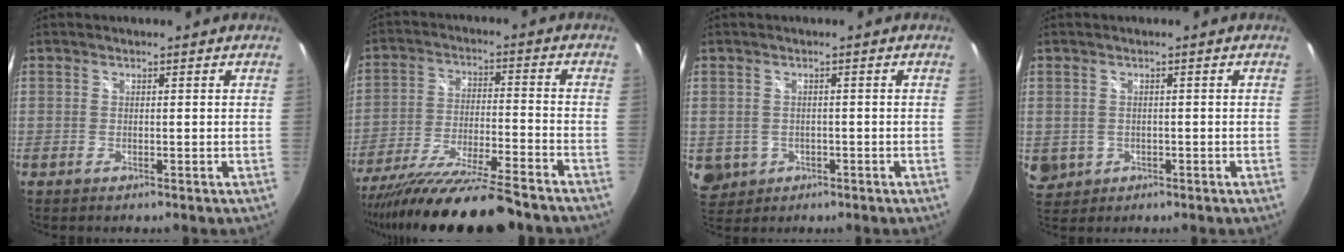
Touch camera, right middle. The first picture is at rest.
{"total": 19.0, "force": [-16.3, 0.8, 9.7], "torque": [-0.190, -0.057, -0.266]}
{"total": 5.6, "force": [-1.1, 5.1, 2.1], "torque": [-0.056, -0.004, -0.002]}
{"total": 5.5, "force": [-0.7, 5.0, 2.3], "torque": [-0.058, -0.002, 0.004]}